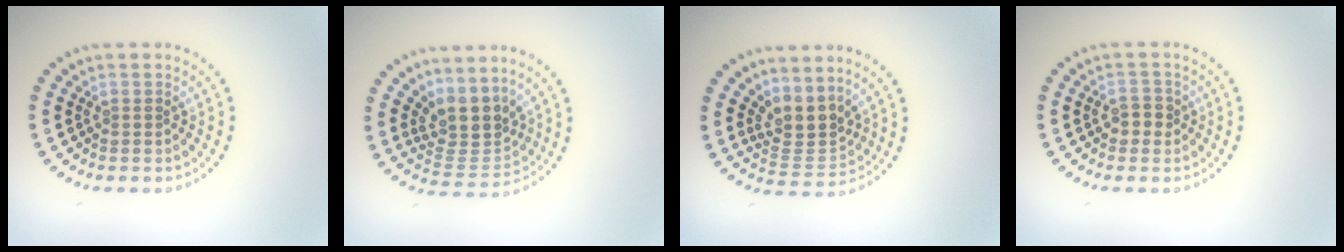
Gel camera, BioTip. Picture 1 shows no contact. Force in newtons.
{"total": 4.0, "press": 3.2, "slide": 2.5}
{"total": 3.2, "press": 2.4, "slide": 2.1}
{"total": 1.9, "press": 1.8, "slide": 0.5}